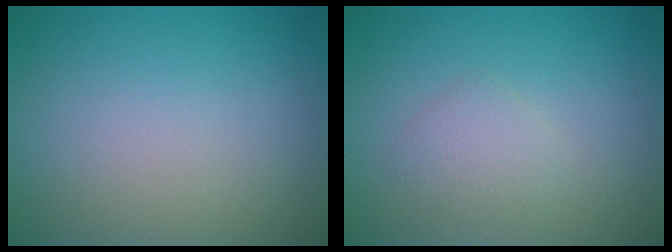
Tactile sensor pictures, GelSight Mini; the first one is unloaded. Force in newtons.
{"total": 1.7, "press": 1.7, "slide": 0.1}